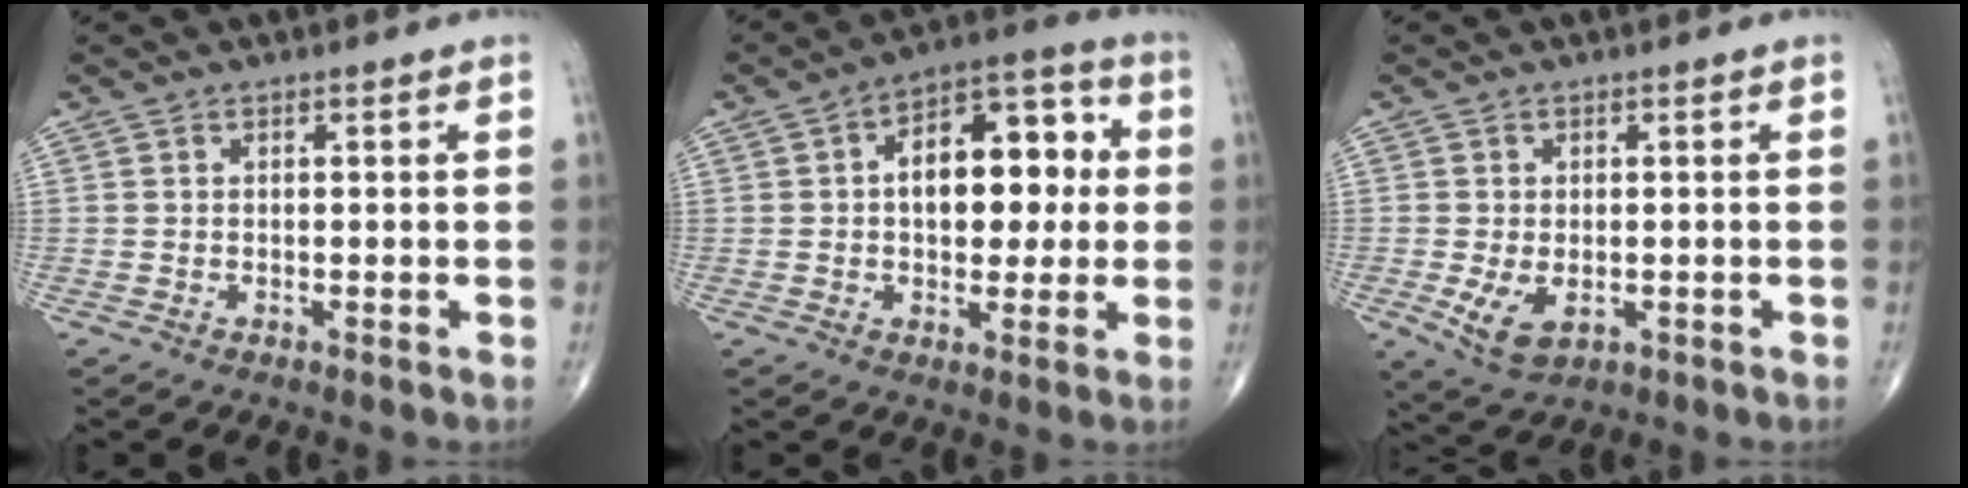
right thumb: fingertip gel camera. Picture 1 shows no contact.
{"total": 15.0, "force": [1.6, 8.7, 12.1], "torque": [-0.134, 0.027, 0.016]}
{"total": 5.6, "force": [-1.3, 3.4, 4.3], "torque": [-0.079, -0.011, -0.012]}